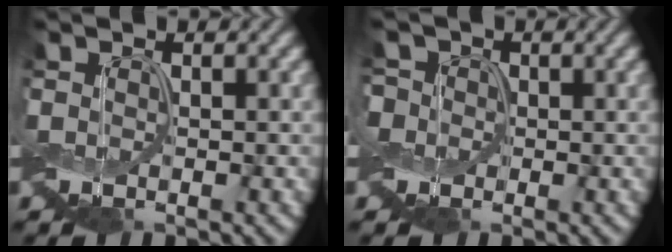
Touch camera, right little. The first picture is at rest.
{"total": 2.8, "force": [0.7, 2.5, 1.0], "torque": [-0.041, 0.015, 0.008]}